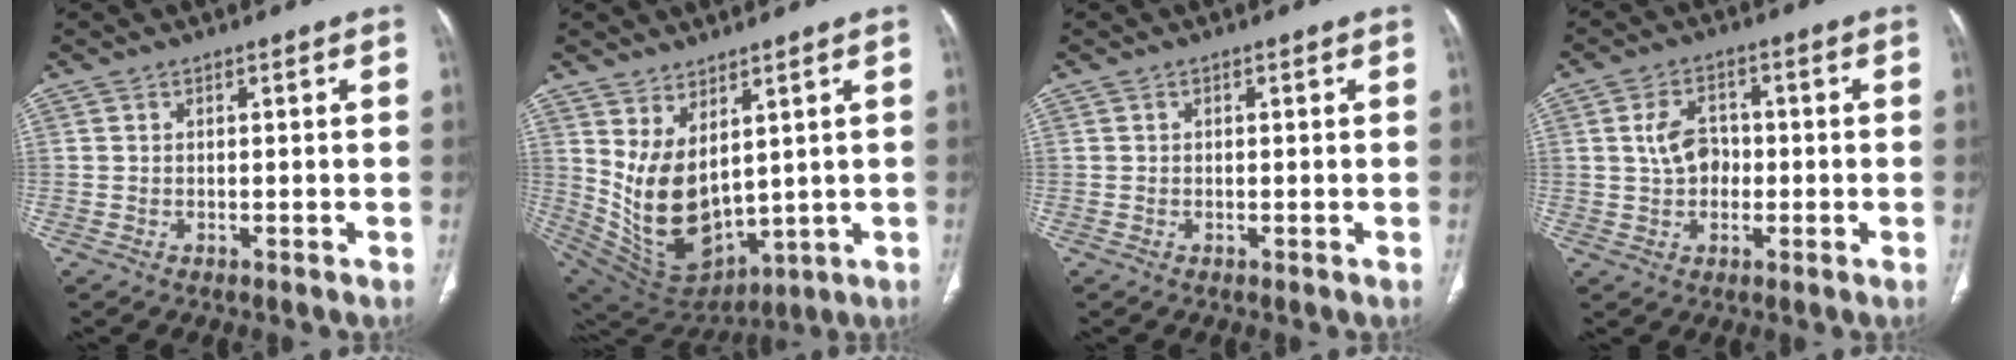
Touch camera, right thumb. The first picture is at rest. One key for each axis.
{"total": 13.7, "fx": 3.7, "fy": 7.8, "fz": 10.6, "tx": -0.174, "ty": -0.035, "tz": 0.109}
{"total": 0.0}
{"total": 6.2, "fx": 0.1, "fy": 4.6, "fz": 4.2, "tx": -0.061, "ty": 0.011, "tz": -0.001}